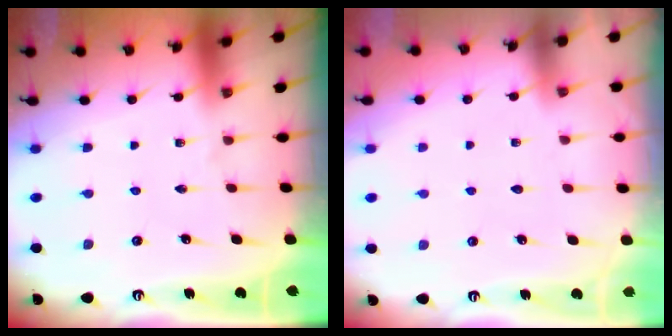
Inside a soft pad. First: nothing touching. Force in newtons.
{"total": 1.0, "press": 1.0, "slide": 0.0}